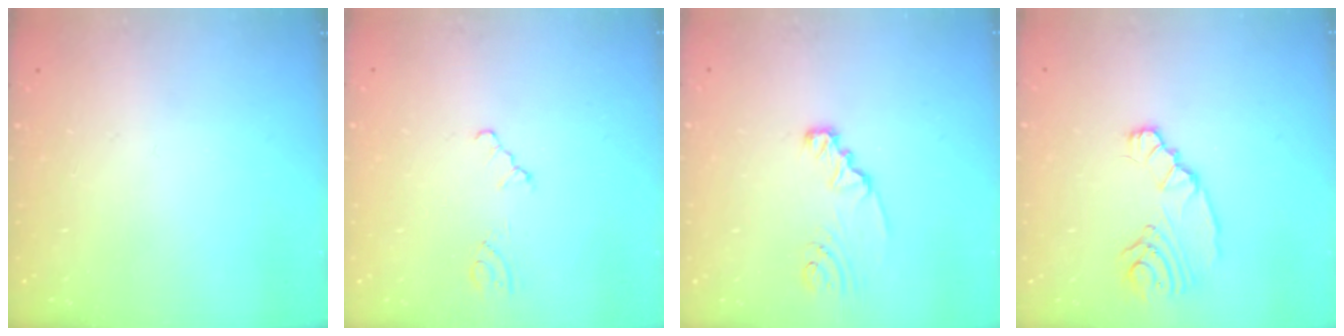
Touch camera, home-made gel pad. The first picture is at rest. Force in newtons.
{"total": 2.1, "press": 2.0, "slide": 0.4}
{"total": 2.4, "press": 2.4, "slide": 0.1}
{"total": 7.1, "press": 7.1, "slide": 0.4}